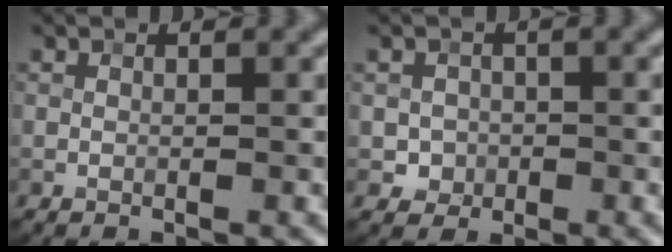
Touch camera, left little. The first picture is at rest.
{"total": 1.9, "force": [-0.2, 1.9, 0.3], "torque": [0.009, 0.000, -0.005]}